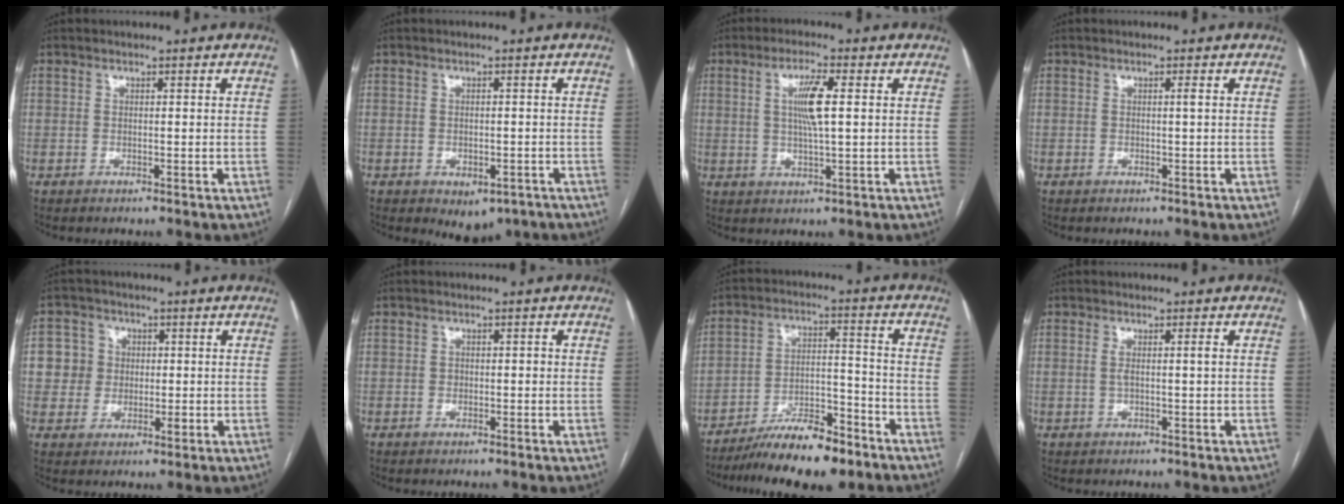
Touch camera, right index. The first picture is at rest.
{"total": 4.7, "force": [-3.0, 2.8, 2.3], "torque": [-0.017, 0.000, -0.030]}
{"total": 6.0, "force": [1.1, 0.5, 5.8], "torque": [-0.112, 0.001, 0.021]}
{"total": 0.5, "force": [0.1, -0.1, 0.5], "torque": [-0.008, 0.000, 0.003]}
{"total": 5.7, "force": [0.7, 5.6, 0.9], "torque": [-0.009, 0.019, 0.014]}
{"total": 1.1, "force": [-0.1, 0.8, 0.7], "torque": [-0.010, 0.007, -0.001]}
{"total": 12.7, "force": [-9.9, 3.1, 7.4], "torque": [-0.116, 0.009, -0.165]}
{"total": 1.4, "force": [0.1, -0.4, 1.4], "torque": [-0.027, 0.000, 0.004]}